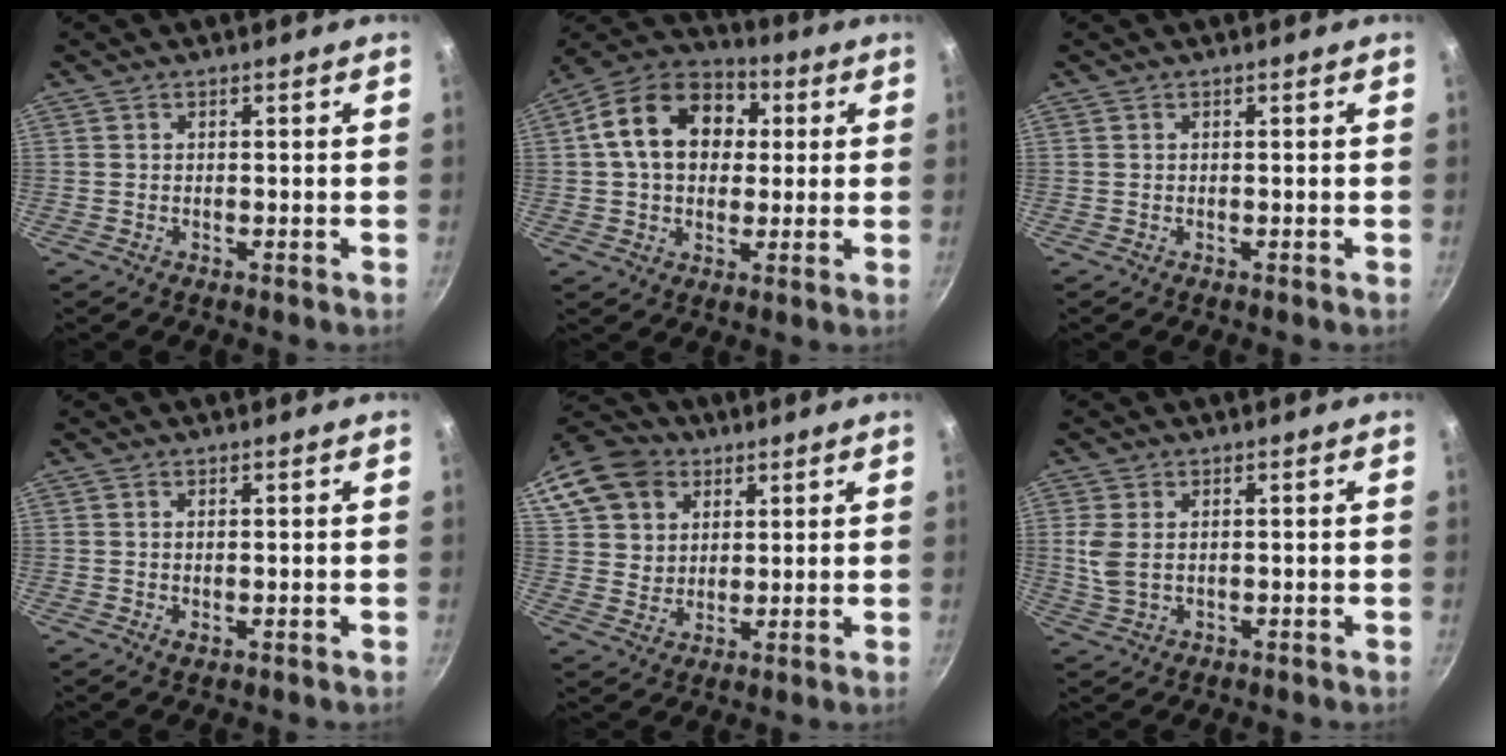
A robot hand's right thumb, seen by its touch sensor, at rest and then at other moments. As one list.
[{"total": 16.7, "force": [3.1, 12.5, 10.7], "torque": [-0.154, 0.027, 0.035]}, {"total": 0.0}, {"total": 1.0, "force": [0.1, 0.4, 0.9], "torque": [-0.015, -0.004, 0.002]}, {"total": 15.8, "force": [7.5, 12.2, 6.7], "torque": [-0.127, 0.011, 0.139]}, {"total": 4.5, "force": [0.7, 2.8, 3.5], "torque": [-0.075, -0.004, 0.019]}]